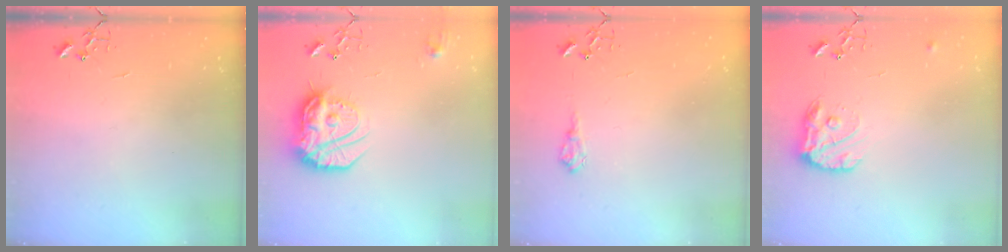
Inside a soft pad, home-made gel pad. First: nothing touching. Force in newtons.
{"total": 17.3, "press": 17.2, "slide": 1.4}
{"total": 7.7, "press": 7.7, "slide": 0.9}
{"total": 12.1, "press": 12.1, "slide": 0.5}